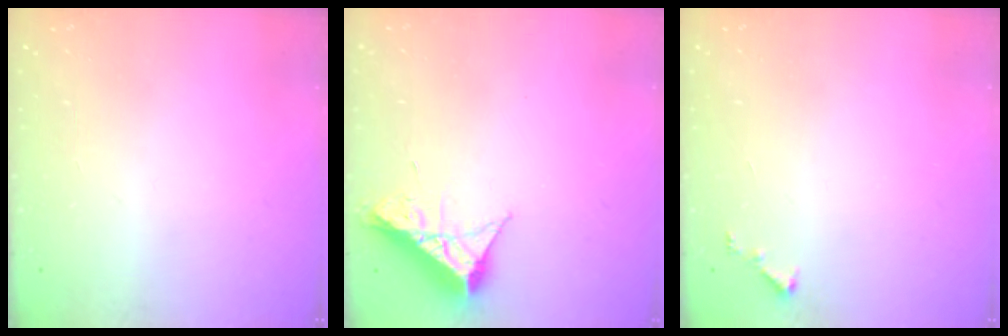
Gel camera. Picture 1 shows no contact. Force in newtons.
{"total": 8.9, "press": 8.9, "slide": 0.4}
{"total": 3.3, "press": 3.3, "slide": 0.3}